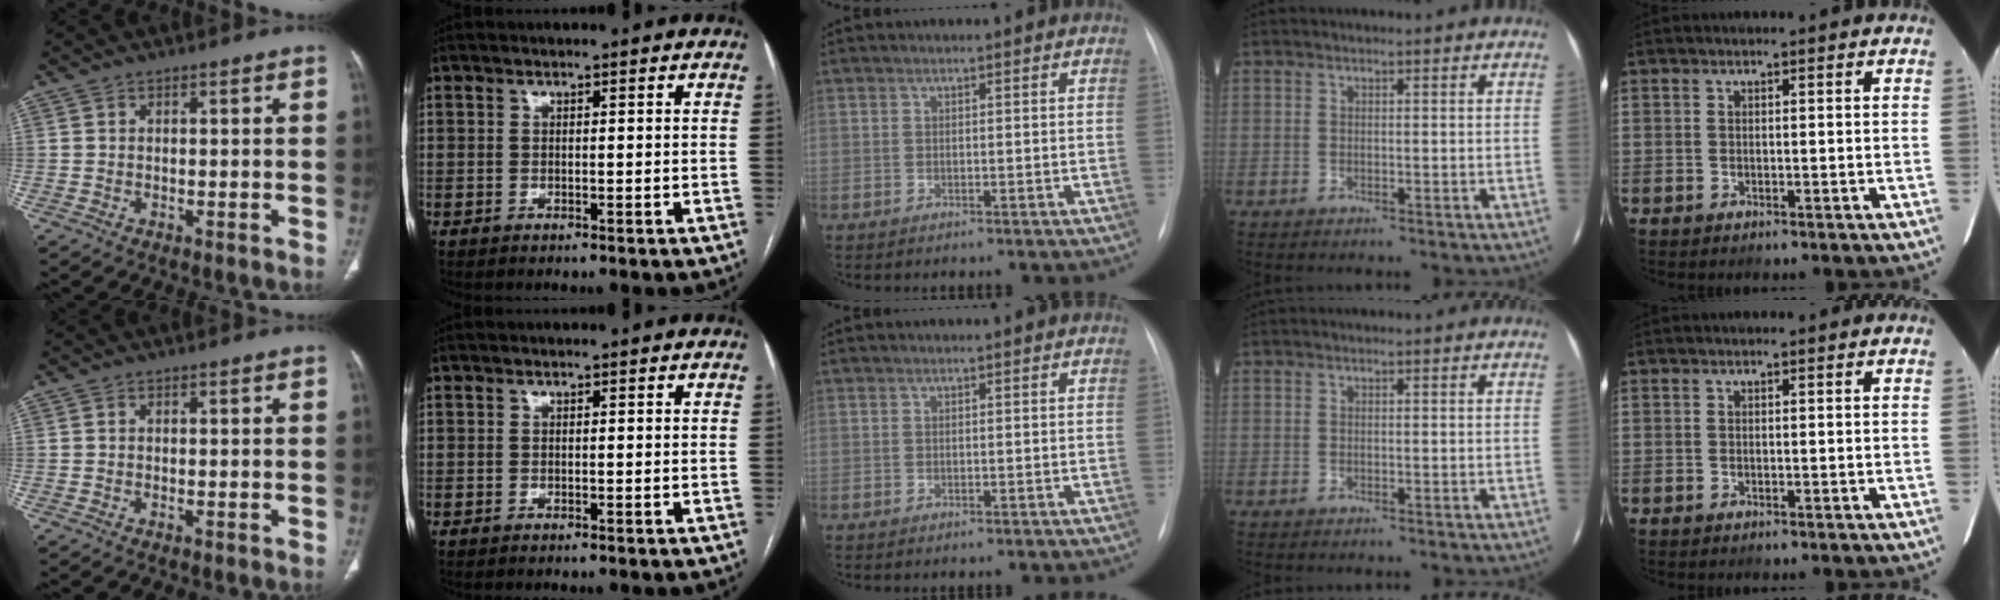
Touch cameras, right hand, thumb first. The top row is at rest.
{}